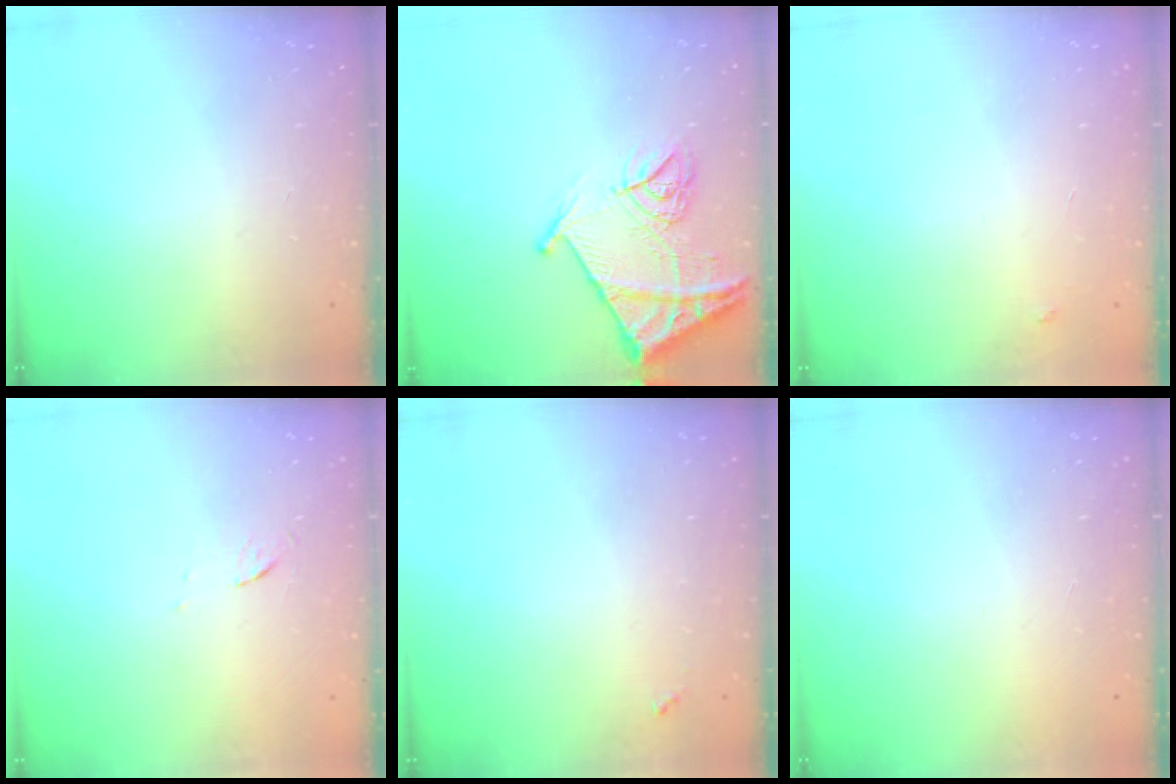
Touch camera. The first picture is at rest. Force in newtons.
{"total": 13.6, "press": 13.6, "slide": 1.5}
{"total": 4.0, "press": 4.0, "slide": 0.2}
{"total": 3.1, "press": 2.8, "slide": 1.2}
{"total": 3.5, "press": 3.5, "slide": 0.3}
{"total": 1.6, "press": 1.6, "slide": 0.1}